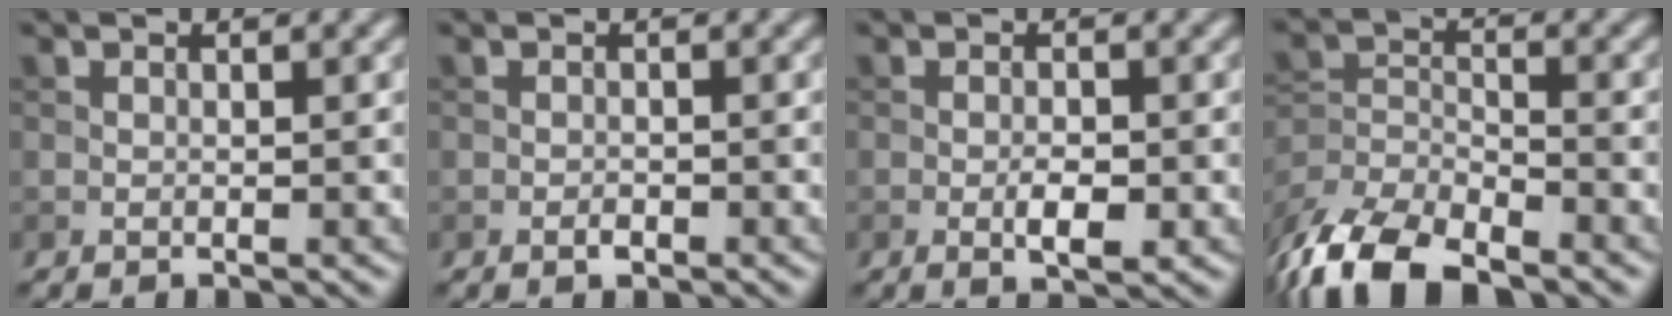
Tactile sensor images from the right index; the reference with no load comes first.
{"total": 0.8, "force": [-0.5, 0.4, 0.5], "torque": [-0.007, 0.000, -0.009]}
{"total": 2.4, "force": [-0.7, 0.9, 2.1], "torque": [-0.034, -0.001, -0.012]}
{"total": 8.5, "force": [-6.7, 3.3, 4.2], "torque": [-0.077, -0.009, -0.136]}